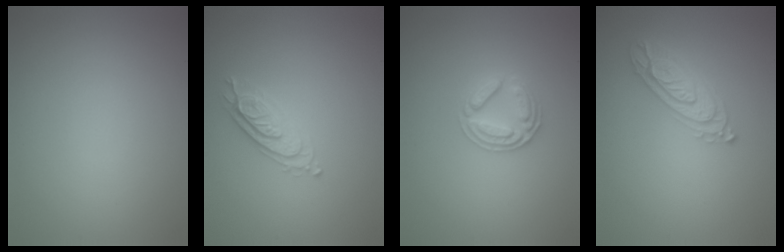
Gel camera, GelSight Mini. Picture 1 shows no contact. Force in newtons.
{"total": 2.4, "press": 2.3, "slide": 0.5}
{"total": 2.7, "press": 2.7, "slide": 0.6}
{"total": 3.0, "press": 2.9, "slide": 0.7}